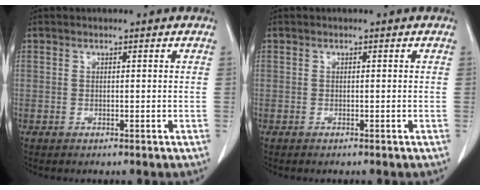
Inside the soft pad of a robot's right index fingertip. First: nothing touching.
{"total": 0.0}